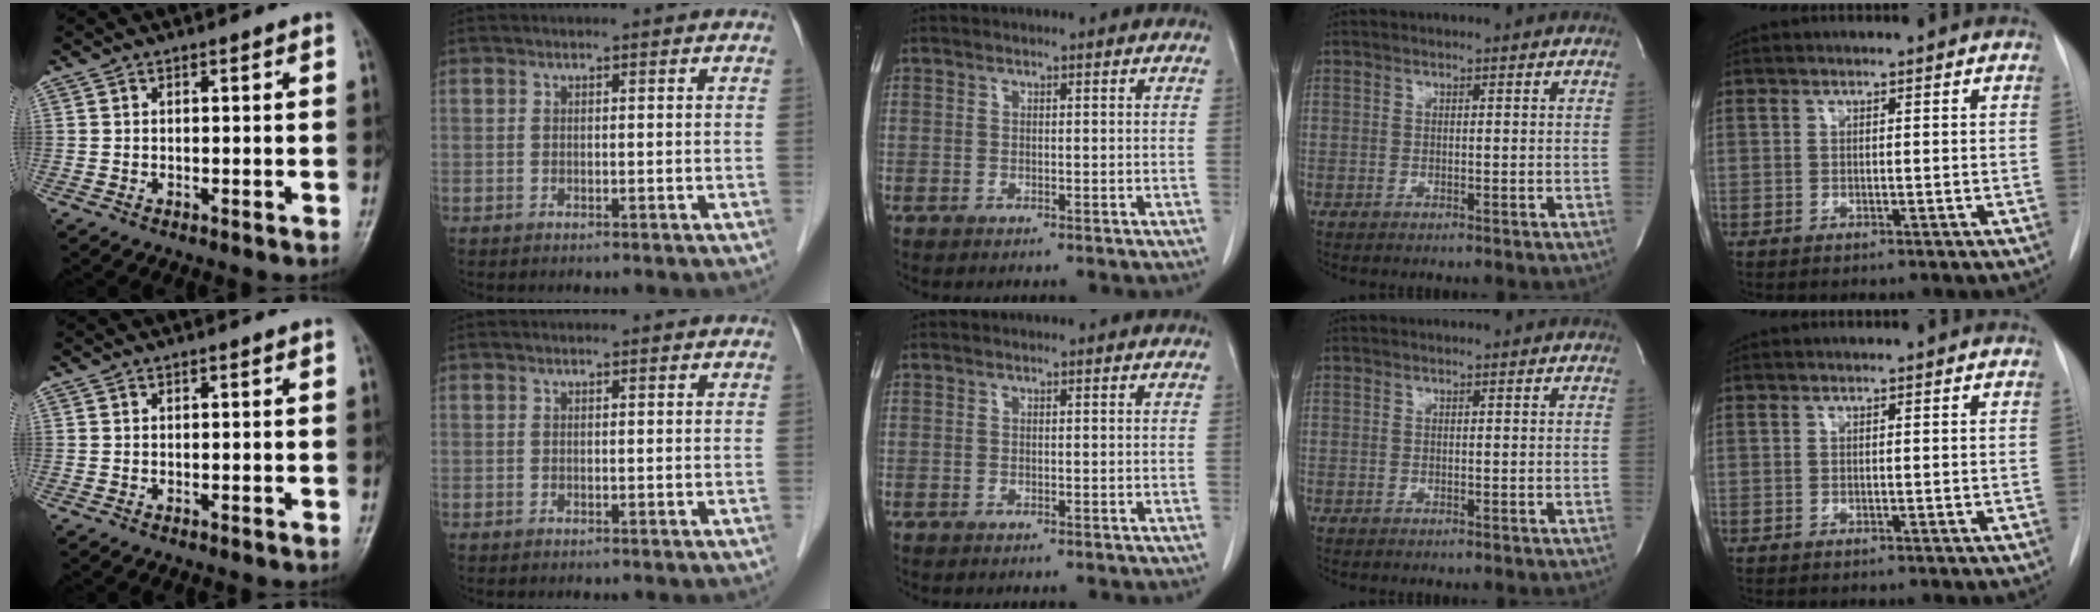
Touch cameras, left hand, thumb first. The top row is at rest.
{}